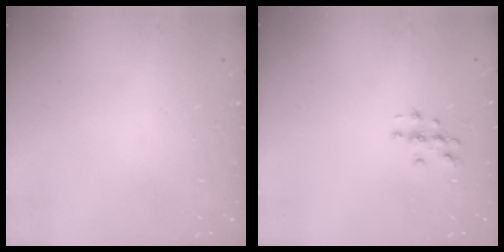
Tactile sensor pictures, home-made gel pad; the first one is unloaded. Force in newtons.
{"total": 3.1, "press": 3.1, "slide": 0.2}